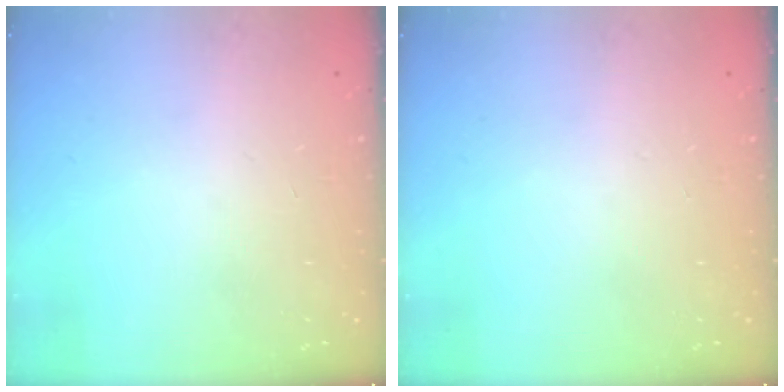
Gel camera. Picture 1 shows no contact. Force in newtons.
{"total": 0.0}